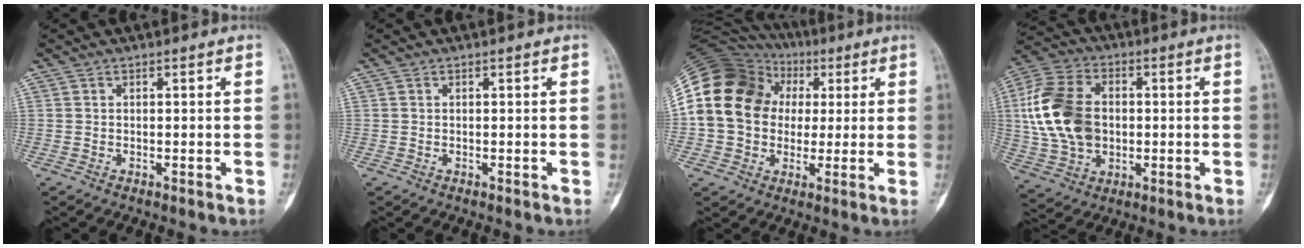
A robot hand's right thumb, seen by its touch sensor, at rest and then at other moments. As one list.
[{"total": 0.0}, {"total": 20.6, "force": [2.5, 17.1, 11.3], "torque": [-0.207, 0.049, 0.047]}, {"total": 17.0, "force": [0.6, 12.0, 12.0], "torque": [-0.226, 0.014, 0.012]}]